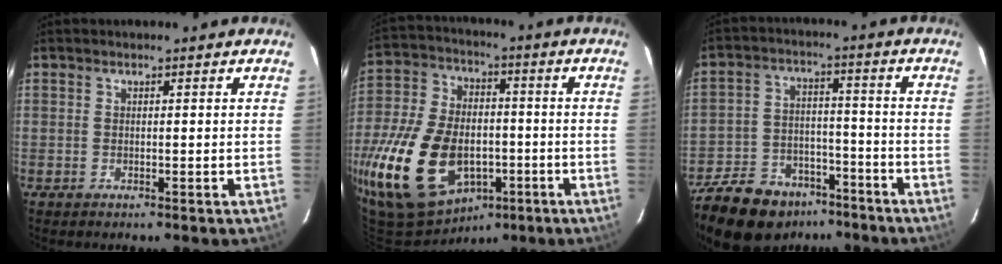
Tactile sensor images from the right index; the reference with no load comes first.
{"total": 23.7, "force": [-8.8, 15.2, 15.9], "torque": [-0.358, -0.005, -0.133]}
{"total": 19.3, "force": [-14.0, 10.6, 8.0], "torque": [-0.197, 0.015, -0.206]}